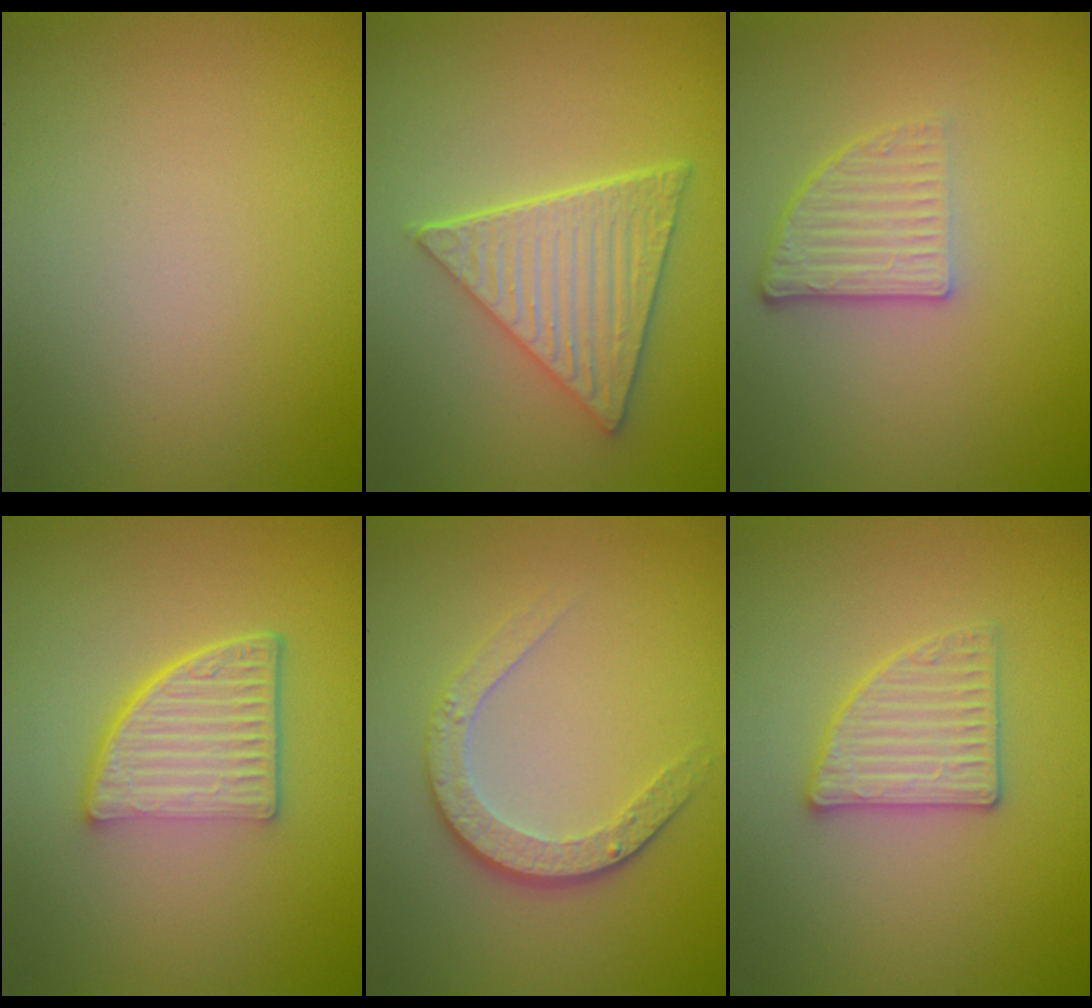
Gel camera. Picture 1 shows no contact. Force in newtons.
{"total": 5.6, "press": 4.5, "slide": 3.3}
{"total": 3.7, "press": 2.5, "slide": 2.7}
{"total": 5.6, "press": 3.8, "slide": 4.1}
{"total": 3.5, "press": 2.6, "slide": 2.3}
{"total": 2.8, "press": 2.8, "slide": 0.4}